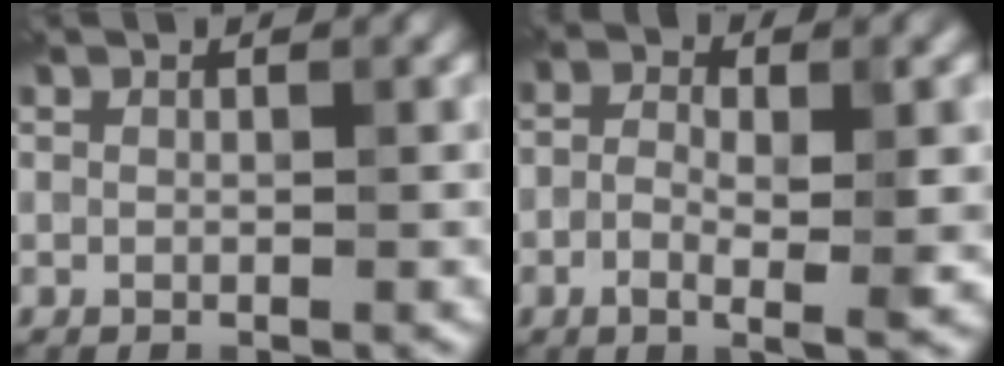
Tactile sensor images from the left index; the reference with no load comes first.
{"total": 5.2, "force": [-0.9, 1.8, 4.8], "torque": [-0.083, -0.005, -0.019]}